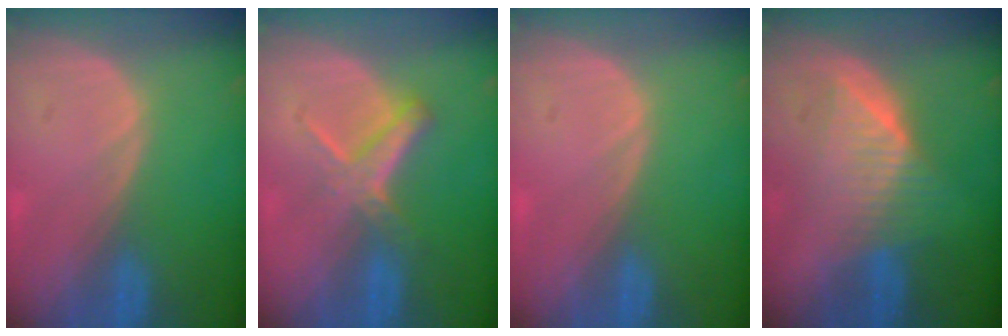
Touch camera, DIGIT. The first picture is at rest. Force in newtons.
{"total": 5.8, "press": 5.1, "slide": 2.6}
{"total": 0.5, "press": 0.1, "slide": 0.5}
{"total": 6.5, "press": 6.4, "slide": 1.1}